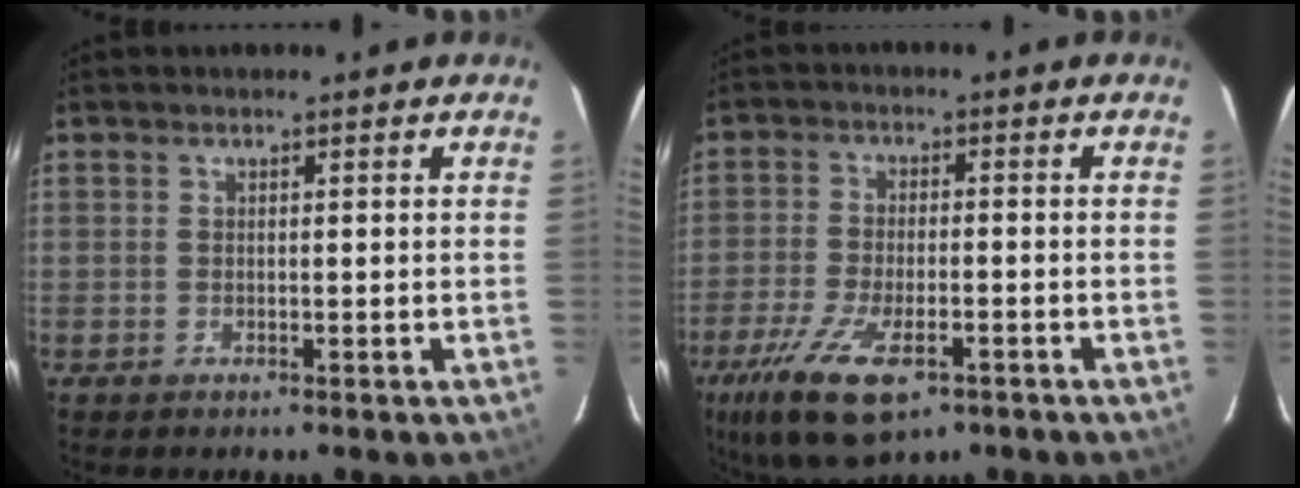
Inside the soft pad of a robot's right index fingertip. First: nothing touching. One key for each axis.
{"total": 15.0, "fx": -8.7, "fy": 6.0, "fz": 10.6, "tx": -0.236, "ty": -0.045, "tz": -0.153}